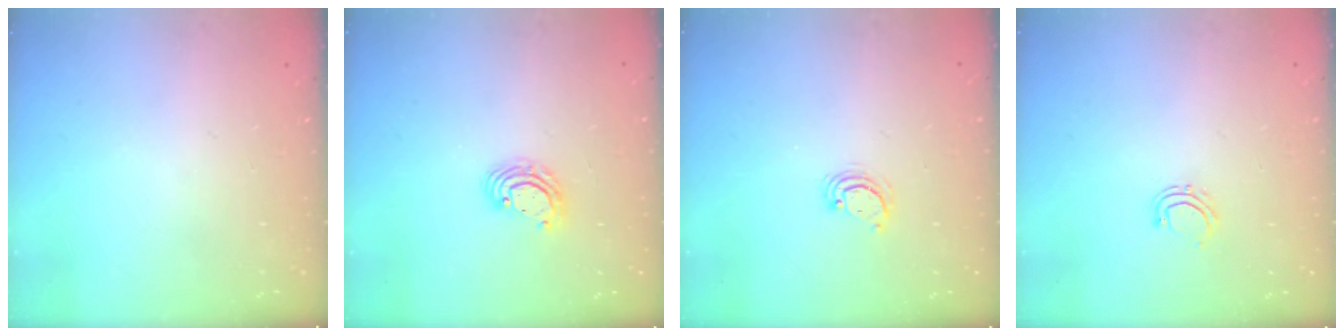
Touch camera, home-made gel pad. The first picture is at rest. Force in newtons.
{"total": 5.1, "press": 5.1, "slide": 0.4}
{"total": 3.2, "press": 3.2, "slide": 0.3}
{"total": 5.0, "press": 4.9, "slide": 0.7}